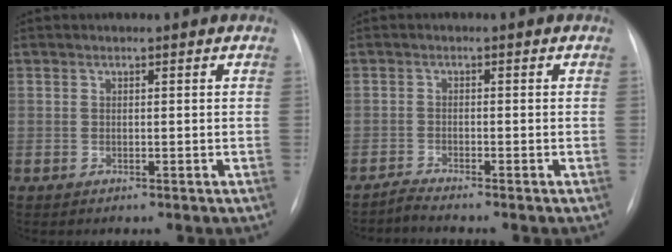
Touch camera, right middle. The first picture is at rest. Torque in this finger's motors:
{"motor_torque": [-0.13, -0.12, -0.02, 0.01]}